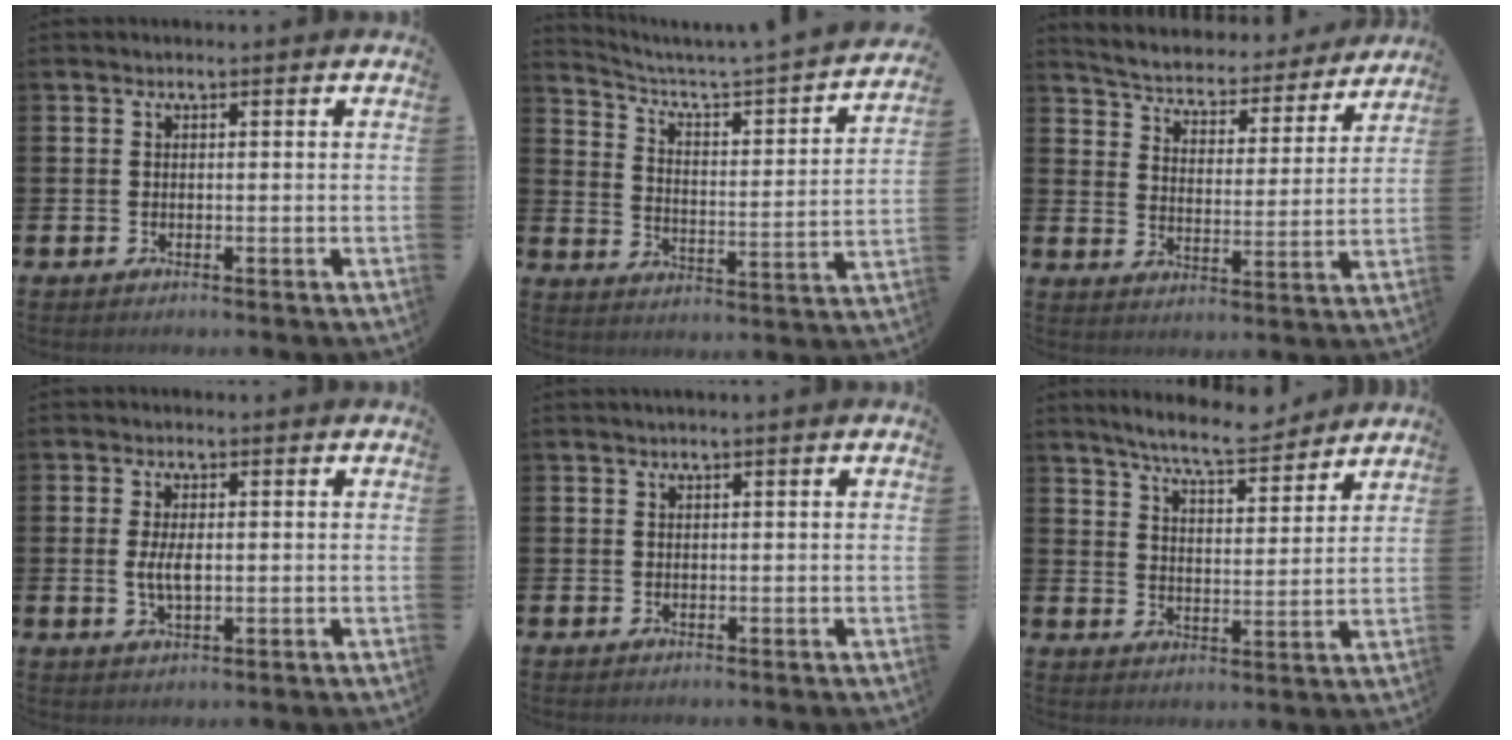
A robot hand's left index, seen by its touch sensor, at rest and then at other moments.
{"total": 4.8, "force": [4.2, 0.2, 2.2], "torque": [-0.069, -0.039, 0.060]}
{"total": 4.8, "force": [4.6, 1.3, 0.8], "torque": [-0.046, -0.040, 0.073]}
{"total": 3.3, "force": [0.1, 1.4, 3.0], "torque": [-0.046, -0.002, -0.001]}
{"total": 0.6, "force": [0.3, -0.1, 0.4], "torque": [-0.014, 0.003, 0.007]}
{"total": 7.7, "force": [7.2, 0.4, 2.4], "torque": [-0.064, -0.040, 0.128]}